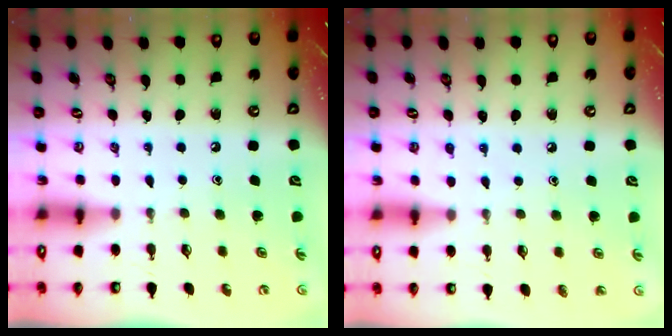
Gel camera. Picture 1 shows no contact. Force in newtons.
{"total": 3.9, "press": 3.8, "slide": 0.4}